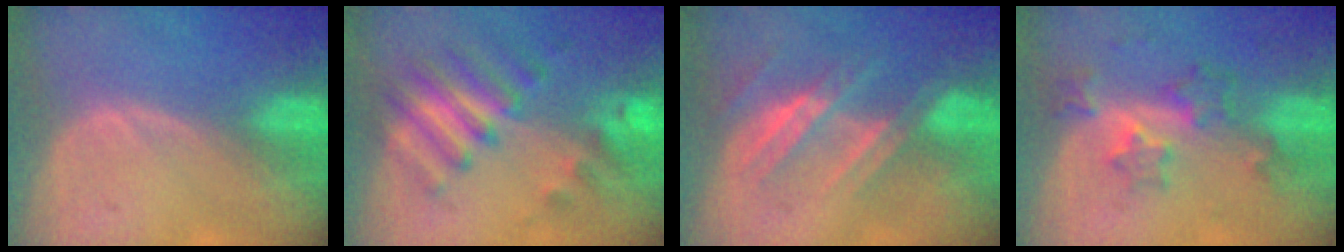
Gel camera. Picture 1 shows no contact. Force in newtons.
{"total": 7.9, "press": 7.7, "slide": 1.8}
{"total": 7.2, "press": 6.6, "slide": 2.7}
{"total": 6.1, "press": 5.5, "slide": 2.5}